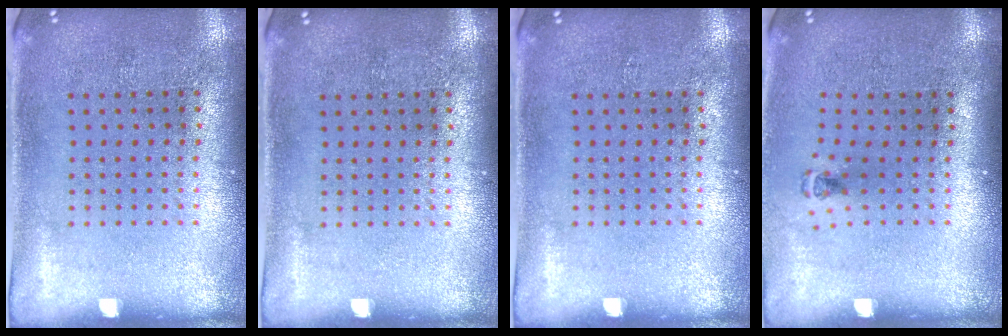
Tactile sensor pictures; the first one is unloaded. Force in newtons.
{"total": 0.0}
{"total": 0.0}
{"total": 0.5, "press": 0.4, "slide": 0.3}